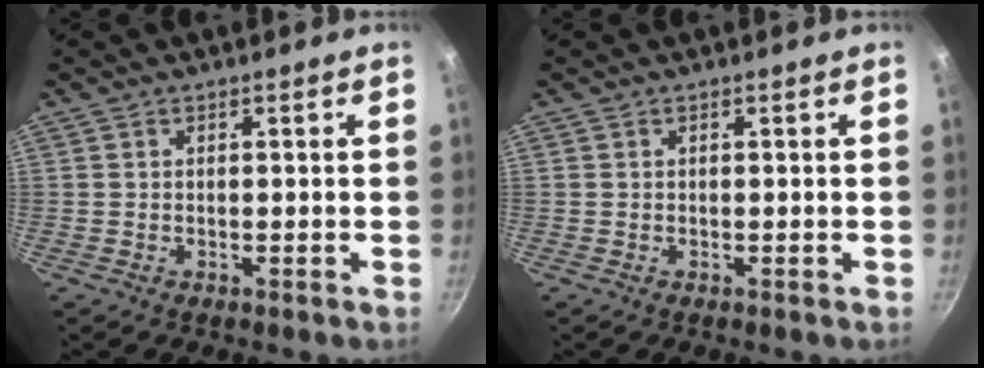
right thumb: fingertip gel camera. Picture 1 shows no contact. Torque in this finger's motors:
{"motor_torque": [0.00, 0.00, 0.00, -0.01, 0.00]}